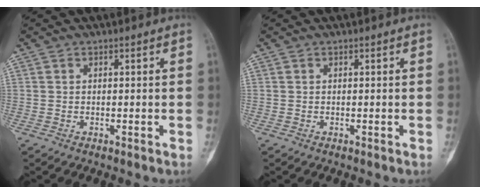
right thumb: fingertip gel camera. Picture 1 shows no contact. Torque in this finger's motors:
{"motor_torque": [0.01, 0.00, 0.18, 0.05, 0.00]}